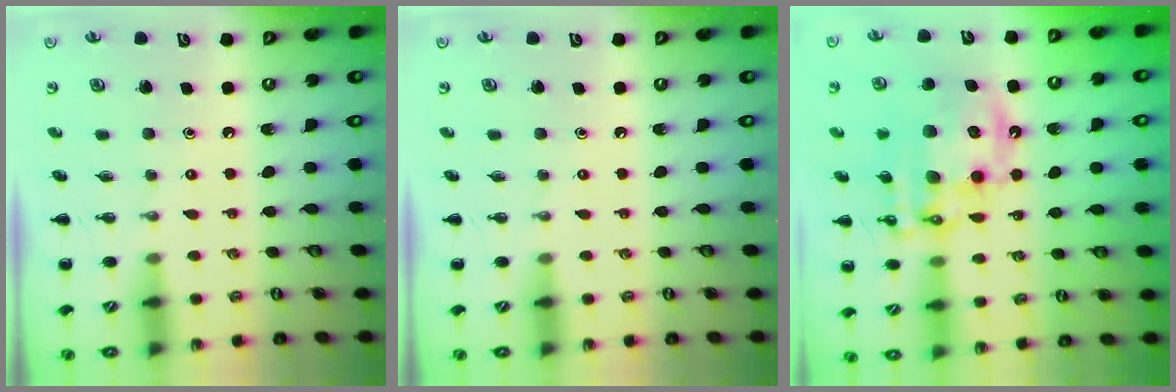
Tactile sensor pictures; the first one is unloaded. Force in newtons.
{"total": 0.0}
{"total": 17.5, "press": 17.0, "slide": 3.8}